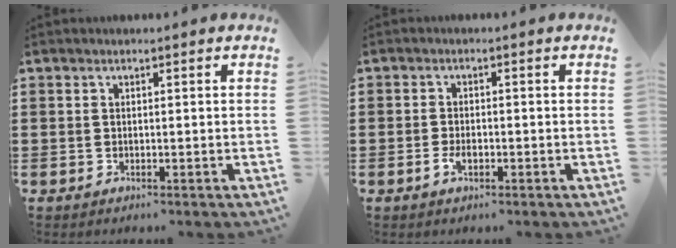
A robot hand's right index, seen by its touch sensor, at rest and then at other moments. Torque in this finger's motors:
{"motor_torque": [1.07, 1.07, 0.01, 0.01]}